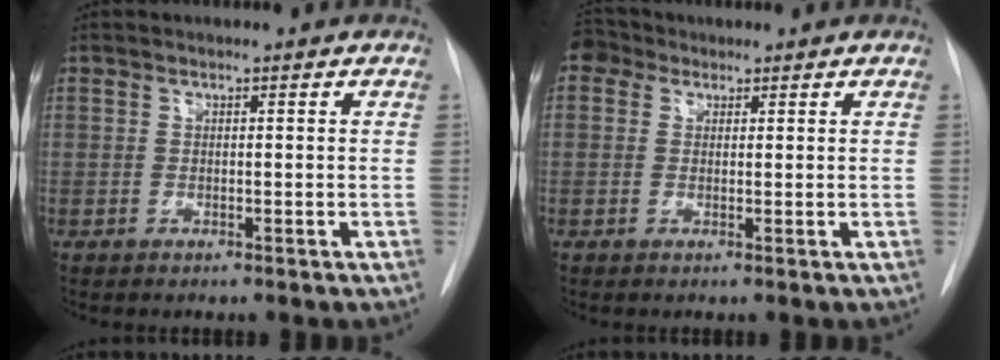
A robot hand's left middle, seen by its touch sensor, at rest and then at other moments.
{"total": 3.0, "force": [1.8, 2.3, 0.6], "torque": [-0.012, 0.017, 0.029]}